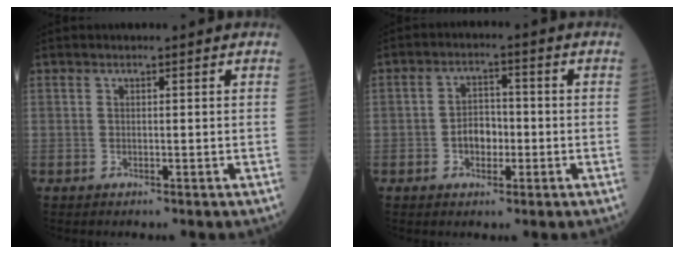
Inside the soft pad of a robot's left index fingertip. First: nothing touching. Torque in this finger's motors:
{"motor_torque": [0.23, 0.04, 0.09, 0.02]}